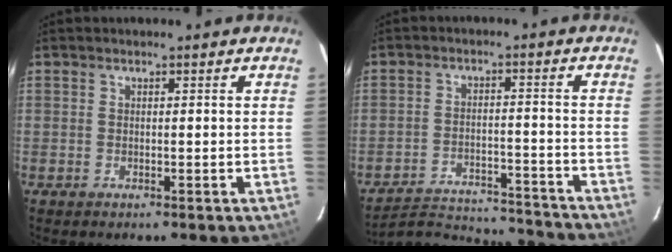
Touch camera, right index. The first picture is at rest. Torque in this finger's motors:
{"motor_torque": [-0.31, -0.16, -0.90, -0.21]}